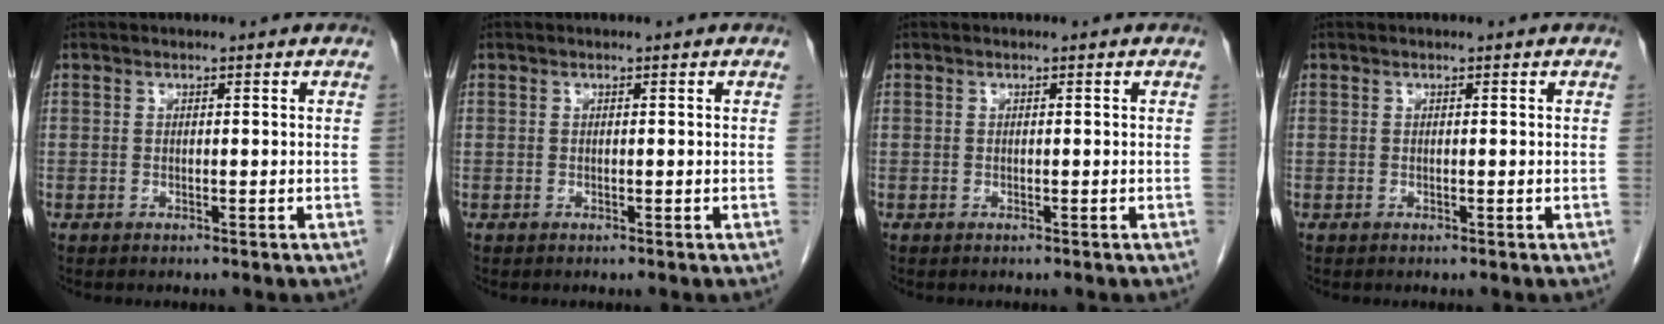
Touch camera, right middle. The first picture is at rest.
{"total": 0.0}
{"total": 0.0}
{"total": 0.0}